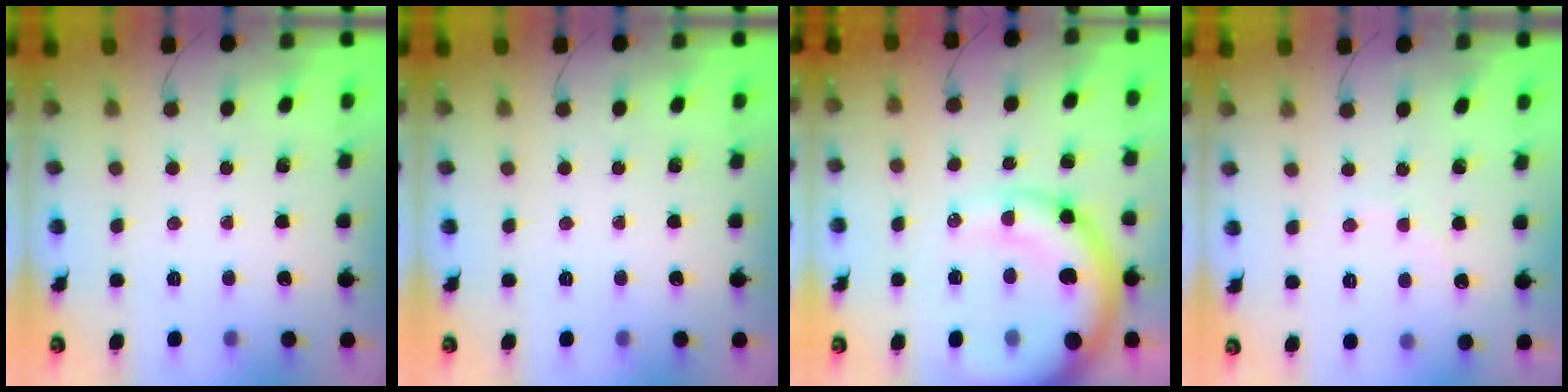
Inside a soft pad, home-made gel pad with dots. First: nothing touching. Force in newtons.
{"total": 0.0}
{"total": 15.9, "press": 15.4, "slide": 3.7}
{"total": 5.1, "press": 5.0, "slide": 0.8}